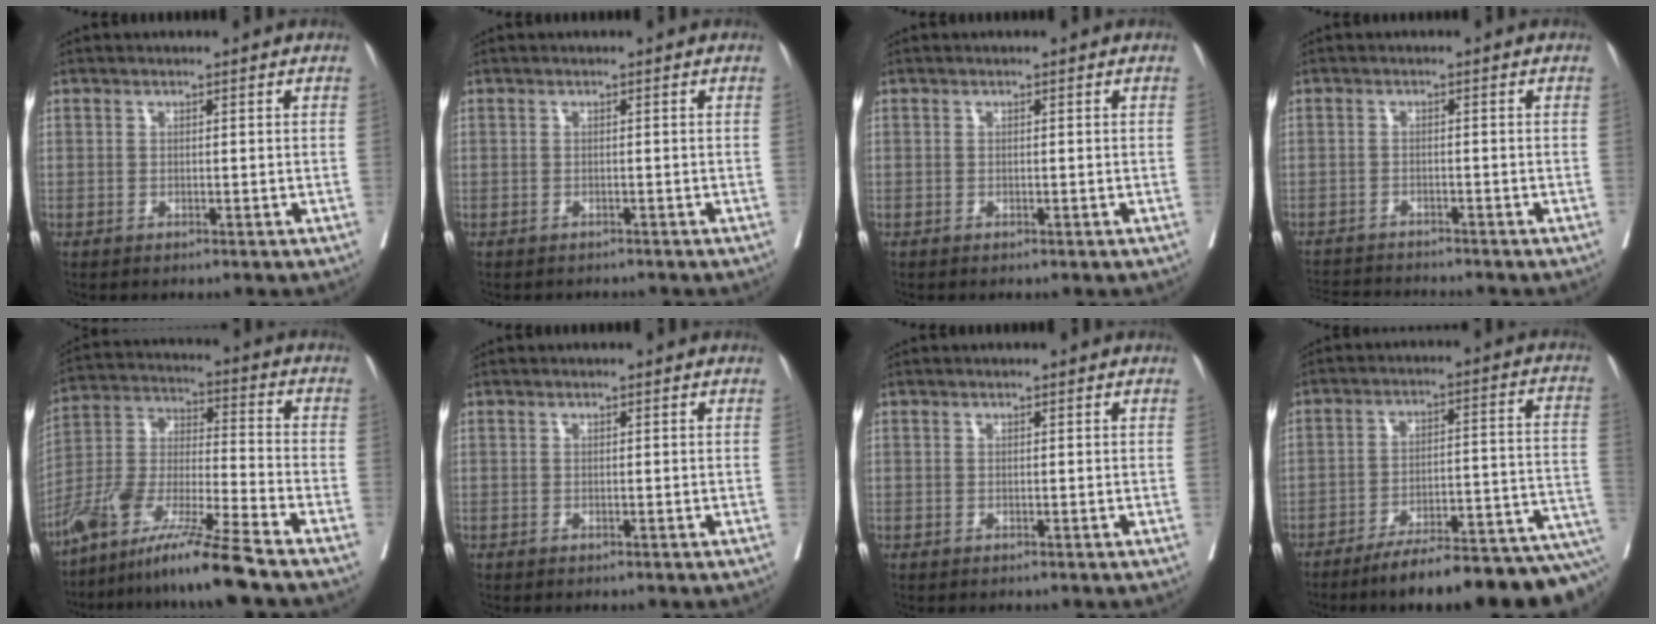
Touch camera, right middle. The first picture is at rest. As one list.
[{"total": 2.4, "force": [-2.2, 1.0, 0.2], "torque": [-0.006, -0.002, -0.031]}, {"total": 0.0}, {"total": 6.9, "force": [-6.8, 0.1, 1.4], "torque": [-0.019, -0.006, -0.108]}, {"total": 14.3, "force": [-11.0, -0.4, 9.1], "torque": [-0.179, -0.014, -0.205]}, {"total": 0.0}, {"total": 0.0}, {"total": 17.7, "force": [-13.0, 3.0, 11.6], "torque": [-0.100, 0.039, -0.188]}]